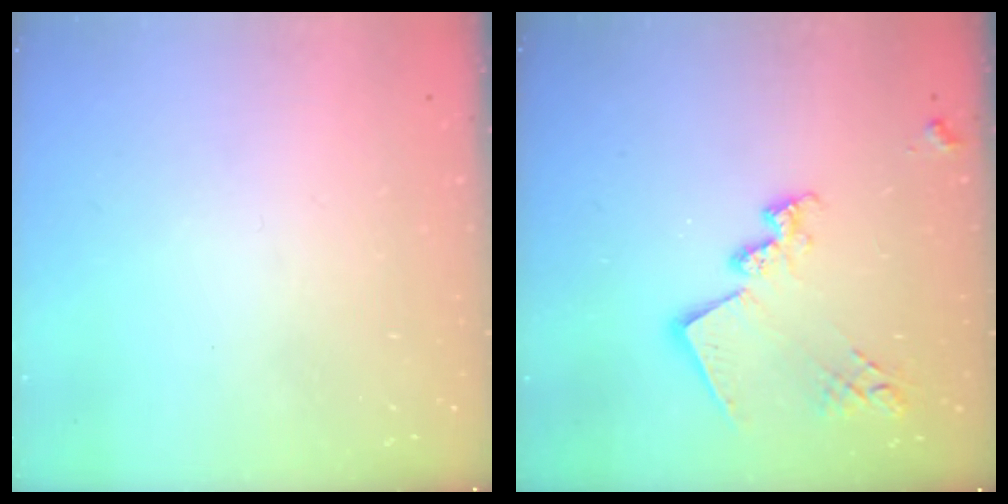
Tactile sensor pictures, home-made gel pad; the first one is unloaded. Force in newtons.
{"total": 15.2, "press": 15.2, "slide": 0.8}